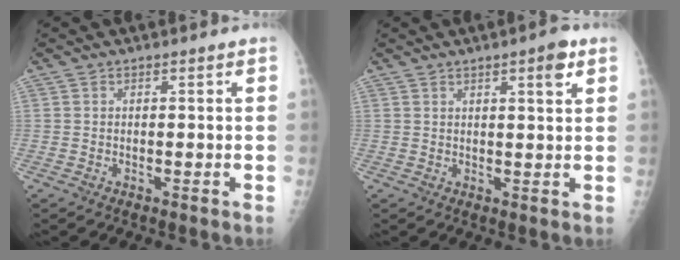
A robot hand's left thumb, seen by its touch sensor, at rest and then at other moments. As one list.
[{"total": 4.0, "force": [2.3, 0.8, 3.2], "torque": [-0.042, -0.011, 0.030]}]